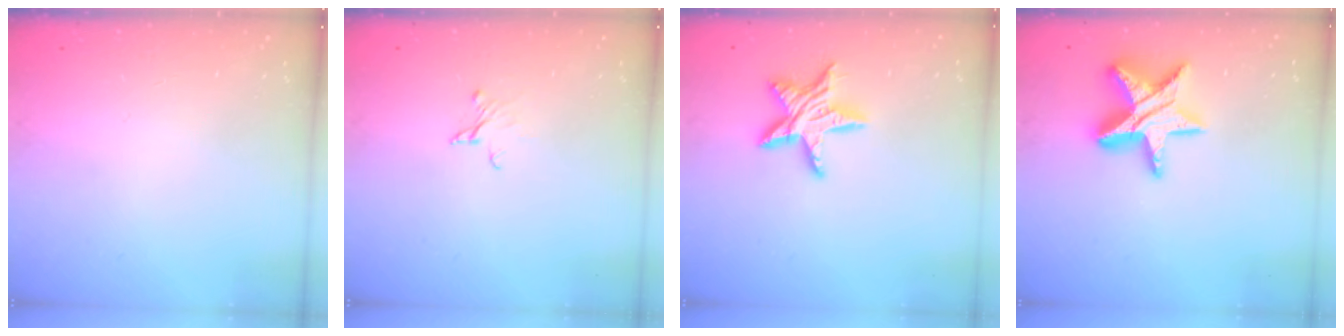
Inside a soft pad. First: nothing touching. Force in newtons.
{"total": 2.5, "press": 2.5, "slide": 0.2}
{"total": 11.5, "press": 11.4, "slide": 0.7}
{"total": 15.0, "press": 14.9, "slide": 1.1}